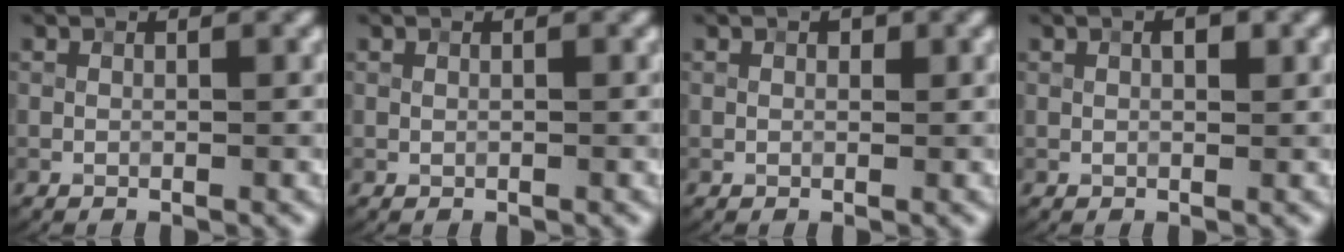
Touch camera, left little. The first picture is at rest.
{"total": 0.0}
{"total": 0.8, "force": [0.4, 0.6, 0.3], "torque": [-0.006, 0.003, 0.005]}
{"total": 1.3, "force": [0.5, 0.7, 1.0], "torque": [-0.018, 0.004, 0.008]}